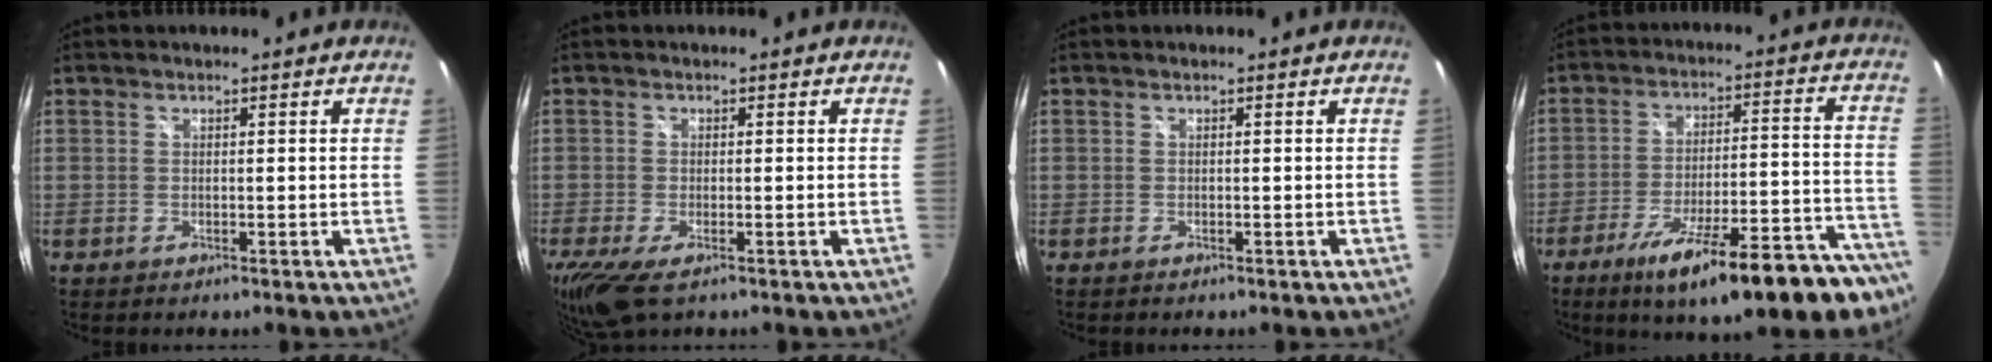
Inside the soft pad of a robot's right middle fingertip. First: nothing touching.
{"total": 7.2, "force": [-4.4, 2.2, 5.3], "torque": [-0.118, -0.035, -0.076]}
{"total": 0.0}
{"total": 23.7, "force": [-17.7, 4.9, 15.1], "torque": [-0.221, -0.035, -0.243]}